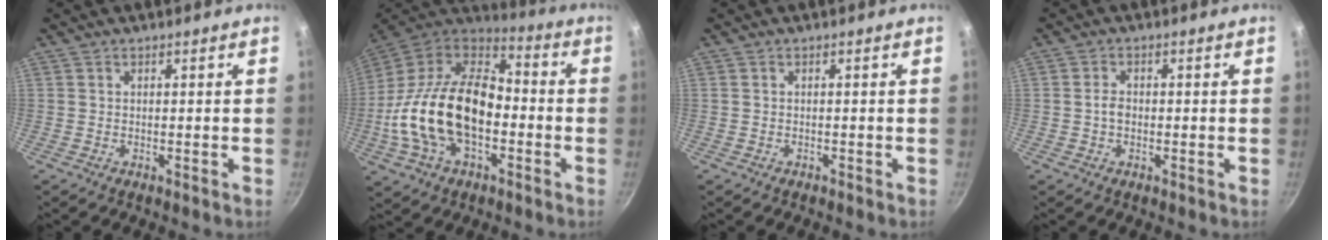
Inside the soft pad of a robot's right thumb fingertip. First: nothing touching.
{"total": 25.1, "force": [-4.3, 15.3, 19.4], "torque": [-0.351, 0.045, -0.086]}
{"total": 0.0}
{"total": 2.3, "force": [-0.2, 1.6, 1.6], "torque": [-0.025, 0.007, -0.005]}